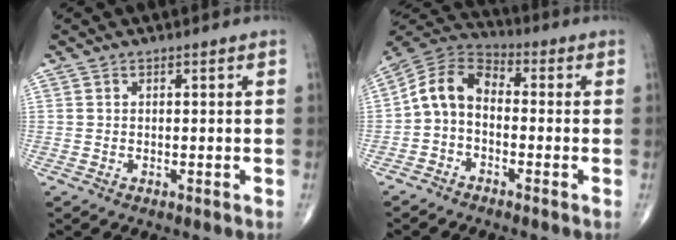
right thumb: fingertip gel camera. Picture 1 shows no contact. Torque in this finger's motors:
{"motor_torque": [0.10, 0.09, 0.68, -0.61, 0.12]}